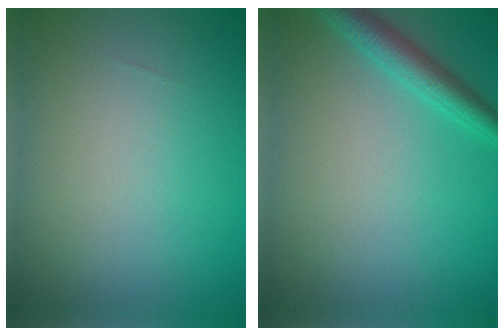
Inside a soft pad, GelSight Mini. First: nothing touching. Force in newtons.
{"total": 2.8, "press": 2.8, "slide": 0.1}